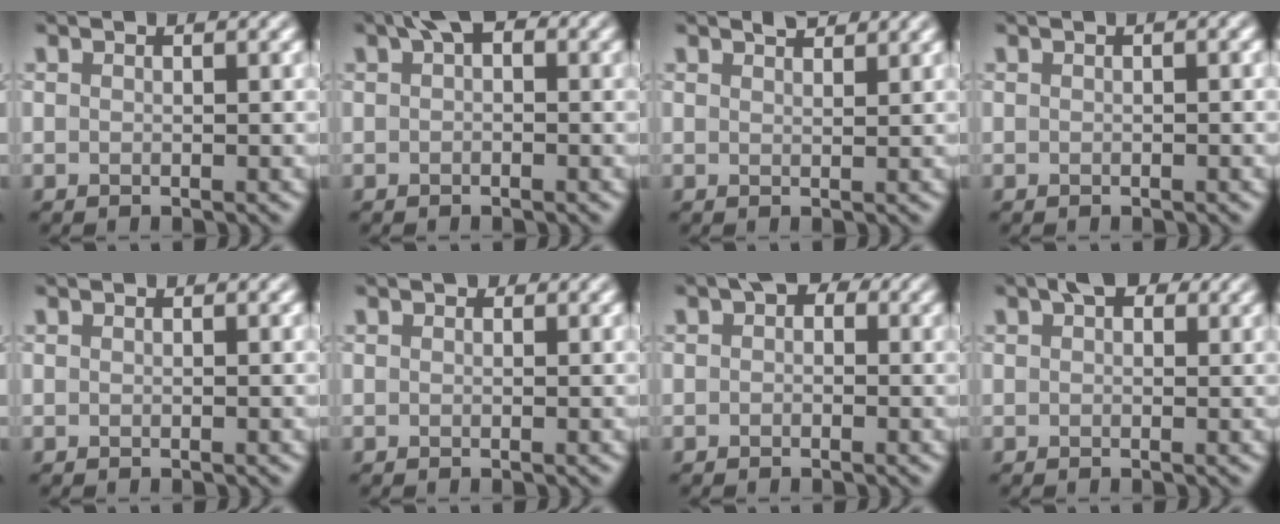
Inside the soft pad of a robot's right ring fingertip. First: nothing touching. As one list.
[{"total": 2.2, "force": [0.9, 1.1, 1.7], "torque": [-0.018, 0.009, 0.009]}, {"total": 1.6, "force": [1.4, 0.3, 0.6], "torque": [-0.007, 0.000, 0.023]}, {"total": 0.6, "force": [0.1, 0.1, 0.6], "torque": [-0.007, 0.003, 0.003]}, {"total": 0.0}, {"total": 0.5, "force": [0.3, 0.4, 0.2], "torque": [0.002, -0.002, 0.002]}, {"total": 1.9, "force": [0.6, 1.3, 1.2], "torque": [-0.010, 0.005, -0.001]}, {"total": 2.3, "force": [1.3, 1.3, 1.5], "torque": [-0.013, 0.004, 0.015]}]